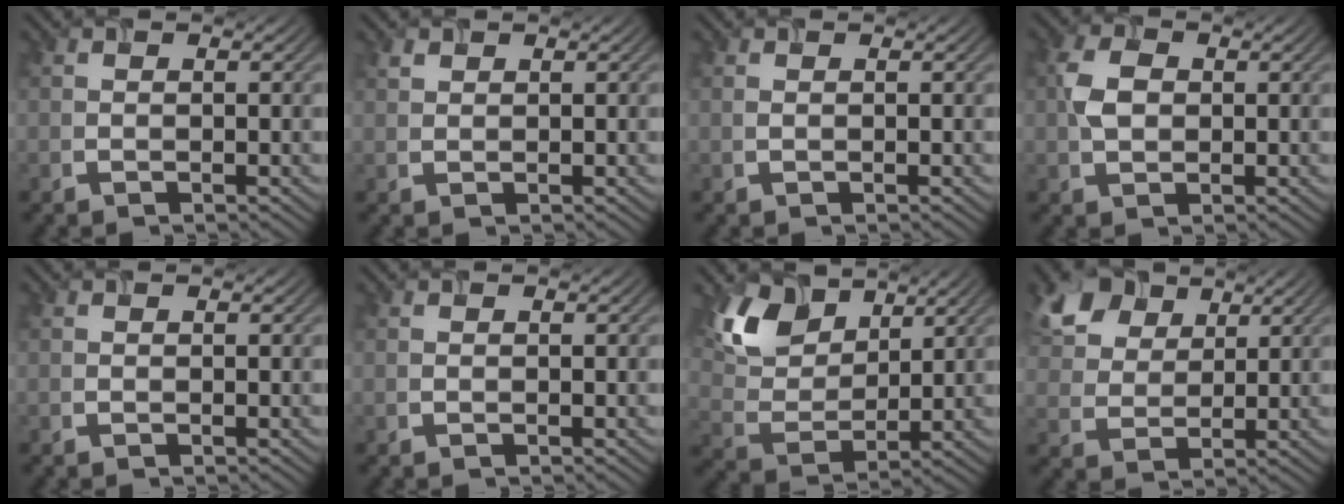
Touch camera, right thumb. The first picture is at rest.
{"total": 0.9, "force": [0.7, 0.5, 0.3], "torque": [-0.007, 0.002, 0.014]}
{"total": 0.0}
{"total": 3.8, "force": [0.5, 2.8, 2.6], "torque": [-0.060, 0.005, 0.003]}
{"total": 0.0}
{"total": 0.0}
{"total": 9.8, "force": [6.0, 5.5, 5.4], "torque": [-0.136, 0.004, 0.114]}
{"total": 9.4, "force": [5.4, 5.8, 5.2], "torque": [-0.139, 0.017, 0.103]}